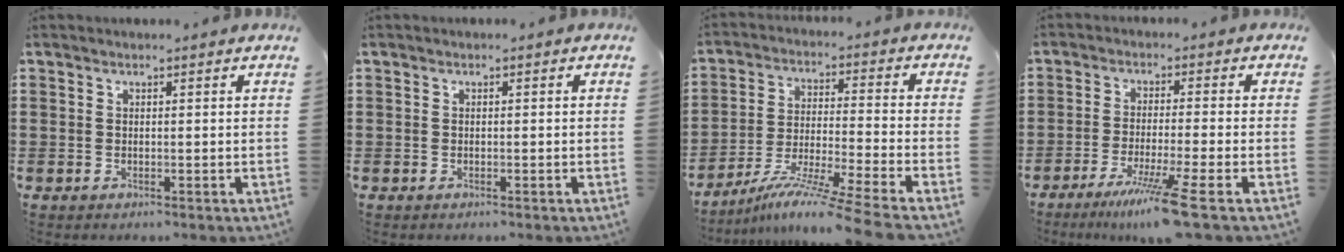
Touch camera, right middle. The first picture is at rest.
{"total": 0.0}
{"total": 9.5, "force": [-7.9, -0.9, 5.1], "torque": [-0.093, -0.010, -0.159]}
{"total": 7.4, "force": [-4.8, -1.0, 5.6], "torque": [-0.108, -0.024, -0.087]}